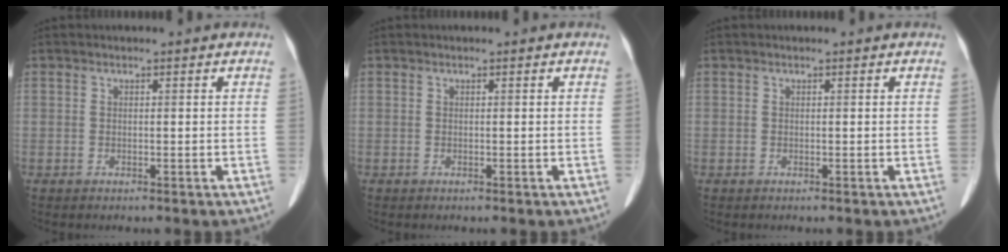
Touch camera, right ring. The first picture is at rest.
{"total": 0.0}
{"total": 0.0}